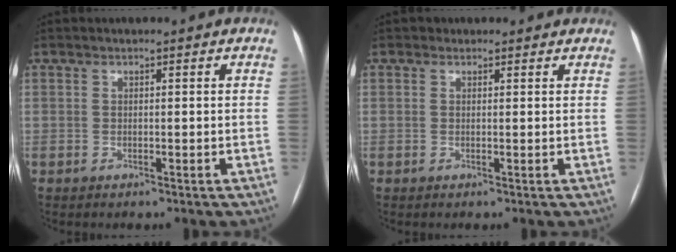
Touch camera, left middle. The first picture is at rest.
{"total": 1.6, "force": [1.2, 1.1, -0.1], "torque": [0.009, 0.003, 0.007]}